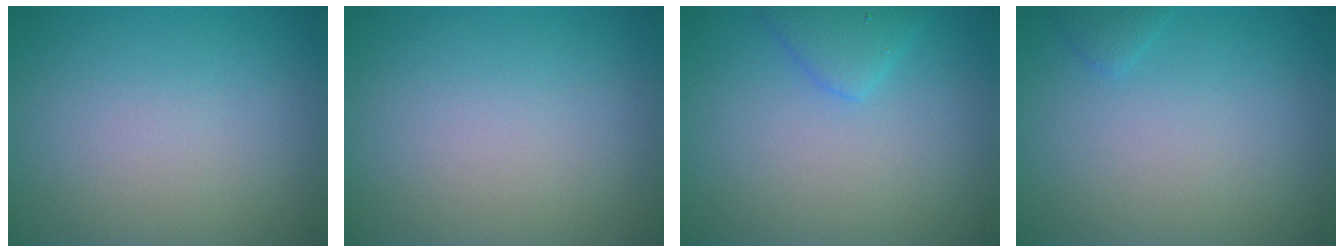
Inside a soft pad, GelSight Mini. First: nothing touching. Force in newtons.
{"total": 0.0}
{"total": 2.2, "press": 2.2, "slide": 0.2}
{"total": 0.7, "press": 0.7, "slide": 0.1}